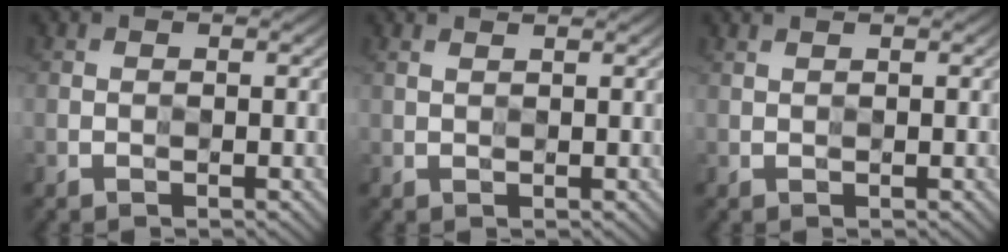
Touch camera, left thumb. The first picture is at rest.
{"total": 1.3, "force": [1.1, 0.2, 0.7], "torque": [-0.013, 0.002, 0.014]}
{"total": 0.7, "force": [0.6, 0.0, 0.3], "torque": [-0.010, 0.003, 0.008]}